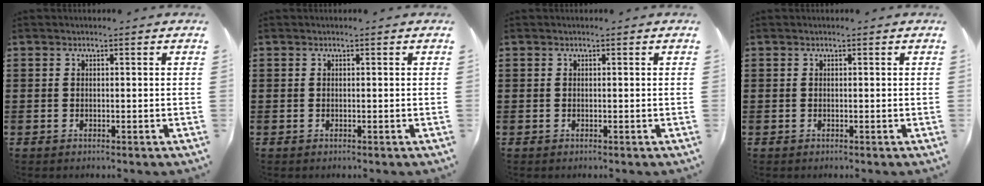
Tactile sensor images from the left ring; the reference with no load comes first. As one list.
[{"total": 0.0}, {"total": 0.0}, {"total": 0.0}]